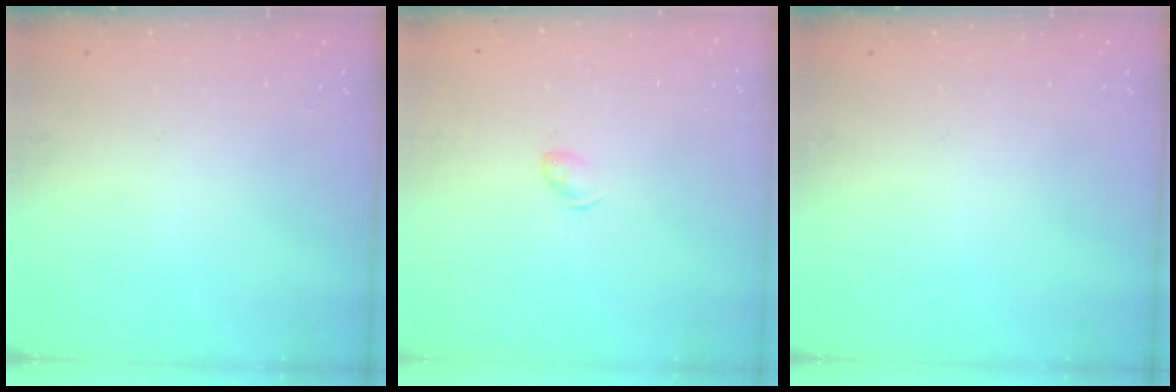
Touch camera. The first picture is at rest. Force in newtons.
{"total": 4.6, "press": 4.5, "slide": 0.7}
{"total": 0.0}